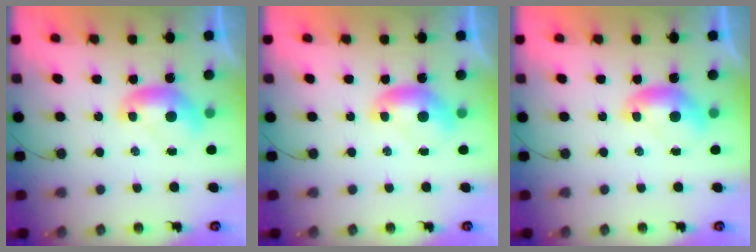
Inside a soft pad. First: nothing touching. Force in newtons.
{"total": 0.0}
{"total": 0.0}